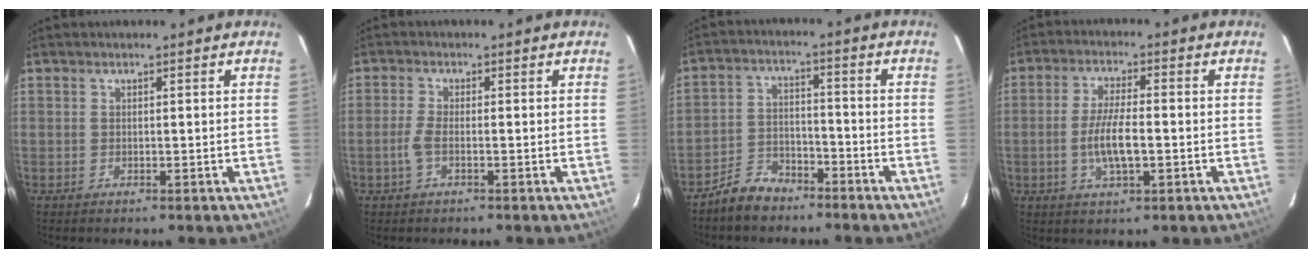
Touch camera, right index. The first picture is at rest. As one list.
[{"total": 2.8, "force": [-0.9, 0.6, 2.5], "torque": [-0.062, 0.000, -0.020]}, {"total": 6.8, "force": [-5.6, 3.4, 2.0], "torque": [-0.052, 0.018, -0.097]}, {"total": 7.0, "force": [-1.5, 2.0, 6.6], "torque": [-0.131, -0.004, -0.027]}]